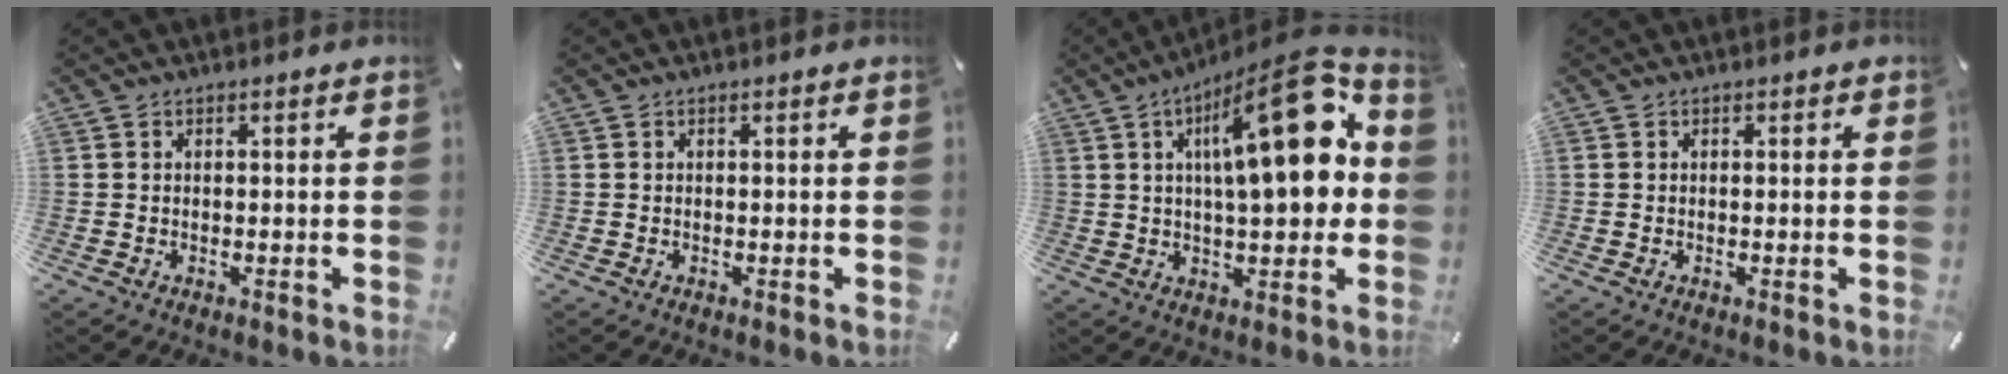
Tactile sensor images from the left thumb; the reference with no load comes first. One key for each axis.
{"total": 0.0}
{"total": 22.0, "fx": 6.4, "fy": 8.0, "fz": 19.4, "tx": -0.271, "ty": -0.029, "tz": 0.092}
{"total": 0.0}